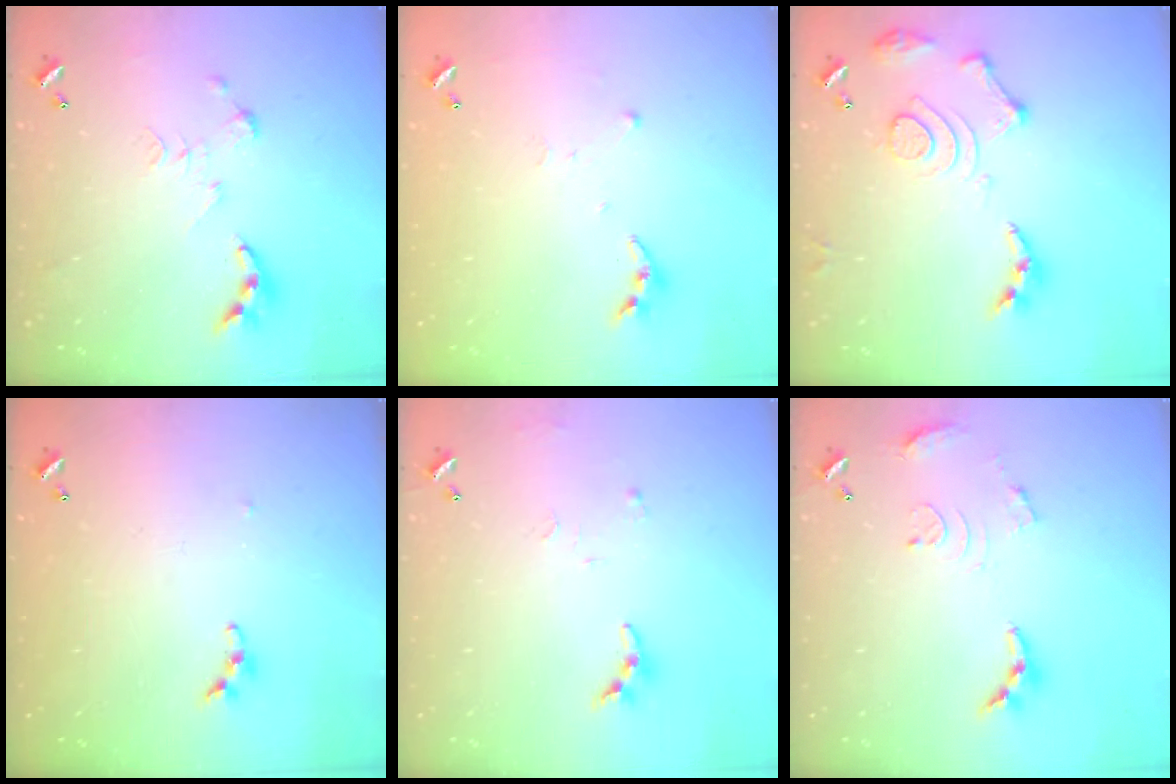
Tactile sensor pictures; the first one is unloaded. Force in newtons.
{"total": 3.8, "press": 3.8, "slide": 0.4}
{"total": 14.6, "press": 14.5, "slide": 1.6}
{"total": 4.6, "press": 4.5, "slide": 0.7}
{"total": 7.9, "press": 7.9, "slide": 0.5}
{"total": 10.6, "press": 10.6, "slide": 0.8}